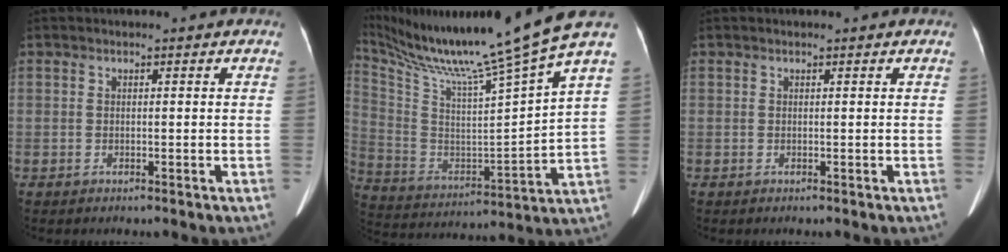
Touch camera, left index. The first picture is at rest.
{"total": 21.6, "force": [17.6, -2.3, 12.4], "torque": [-0.227, -0.050, 0.293]}
{"total": 0.0}